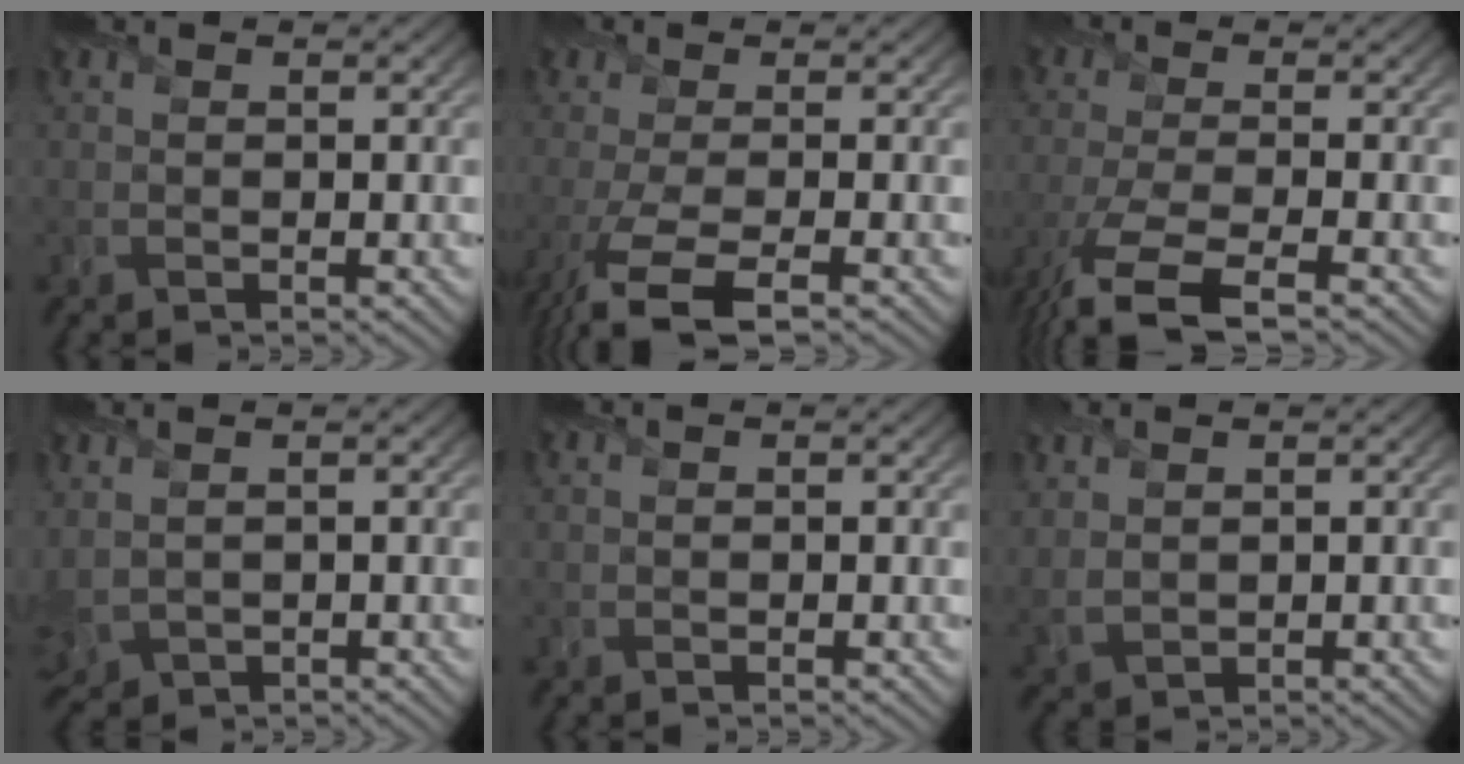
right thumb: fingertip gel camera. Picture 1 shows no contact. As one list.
[{"total": 6.7, "force": [-3.5, 1.9, 5.3], "torque": [-0.097, -0.010, -0.076]}, {"total": 7.8, "force": [-4.7, 2.3, 5.8], "torque": [-0.116, -0.014, -0.099]}, {"total": 3.3, "force": [0.3, 2.1, 2.5], "torque": [-0.070, -0.003, 0.019]}, {"total": 0.0}, {"total": 2.6, "force": [1.0, 1.5, 1.8], "torque": [-0.050, 0.002, 0.027]}]